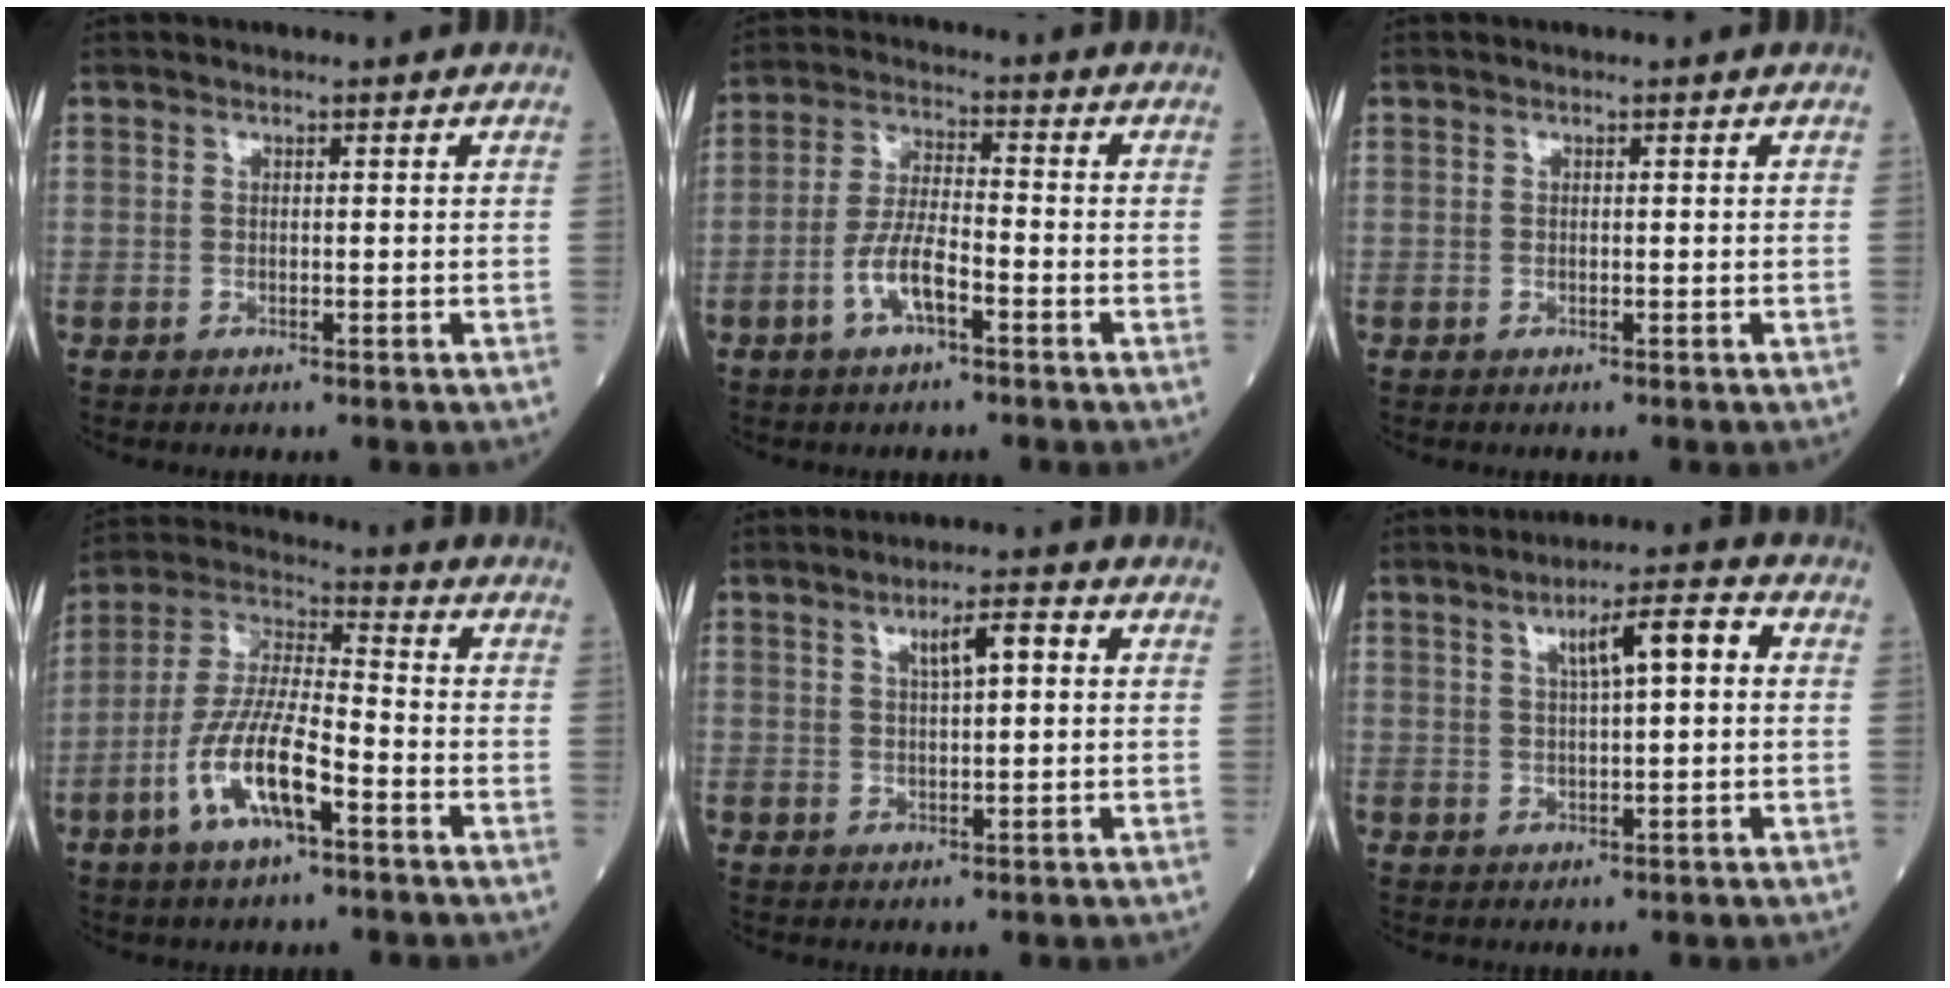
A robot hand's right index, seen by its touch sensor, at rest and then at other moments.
{"total": 6.7, "force": [-2.9, 2.0, 5.7], "torque": [-0.115, 0.005, -0.056]}
{"total": 0.0}
{"total": 12.4, "force": [-5.1, 3.1, 10.8], "torque": [-0.224, 0.001, -0.098]}
{"total": 4.3, "force": [1.3, 0.9, 4.0], "torque": [-0.068, 0.009, 0.023]}
{"total": 6.5, "force": [1.7, 1.0, 6.2], "torque": [-0.102, 0.017, 0.026]}